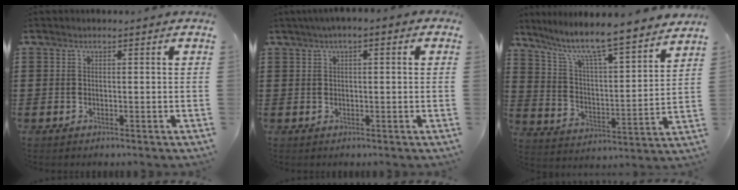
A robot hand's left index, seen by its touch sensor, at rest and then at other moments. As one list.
[{"total": 1.6, "force": [0.2, 0.3, 1.6], "torque": [-0.028, 0.002, 0.002]}, {"total": 7.6, "force": [6.6, 0.4, 3.8], "torque": [-0.104, -0.054, 0.105]}]